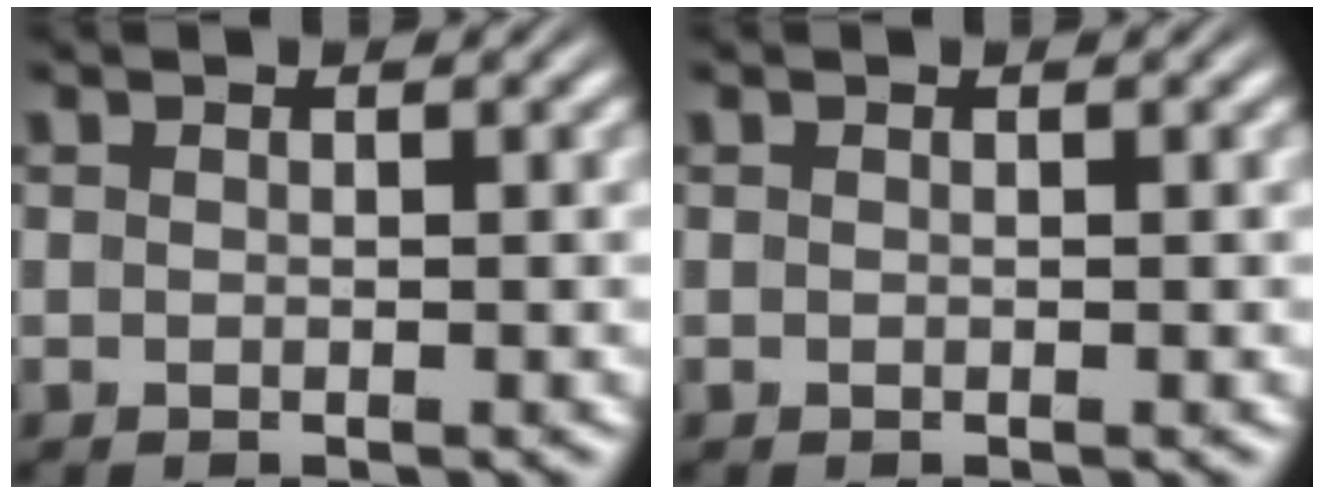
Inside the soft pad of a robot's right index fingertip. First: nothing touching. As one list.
[{"total": 0.0}]